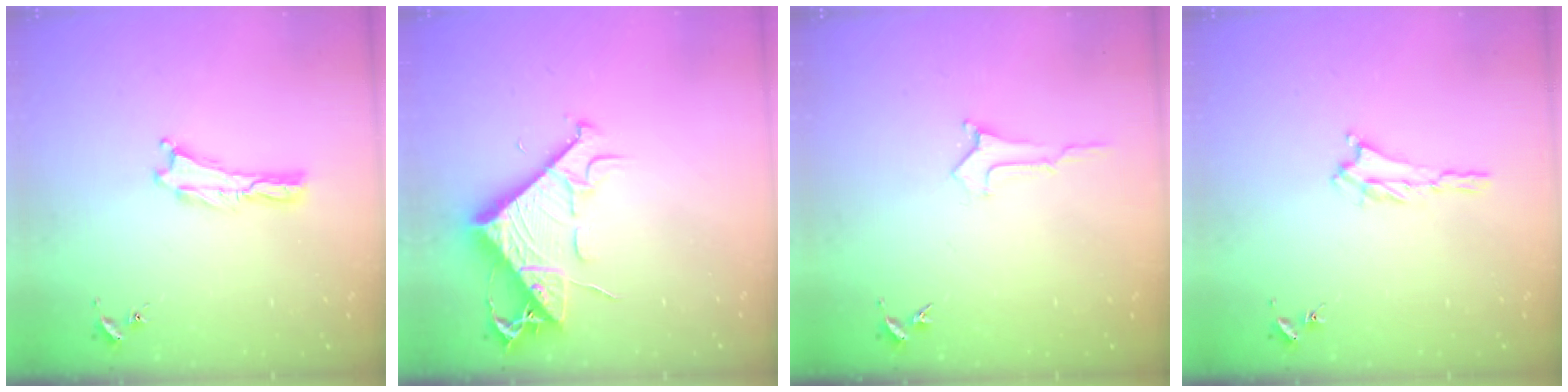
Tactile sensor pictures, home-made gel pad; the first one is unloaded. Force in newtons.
{"total": 9.2, "press": 9.1, "slide": 1.2}
{"total": 0.0}
{"total": 1.2, "press": 1.1, "slide": 0.5}